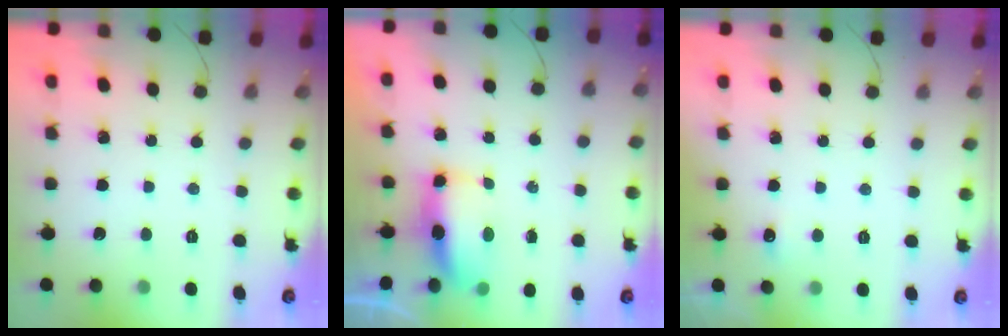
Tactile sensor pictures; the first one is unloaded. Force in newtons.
{"total": 7.4, "press": 7.4, "slide": 0.8}
{"total": 11.2, "press": 3.5, "slide": 10.6}